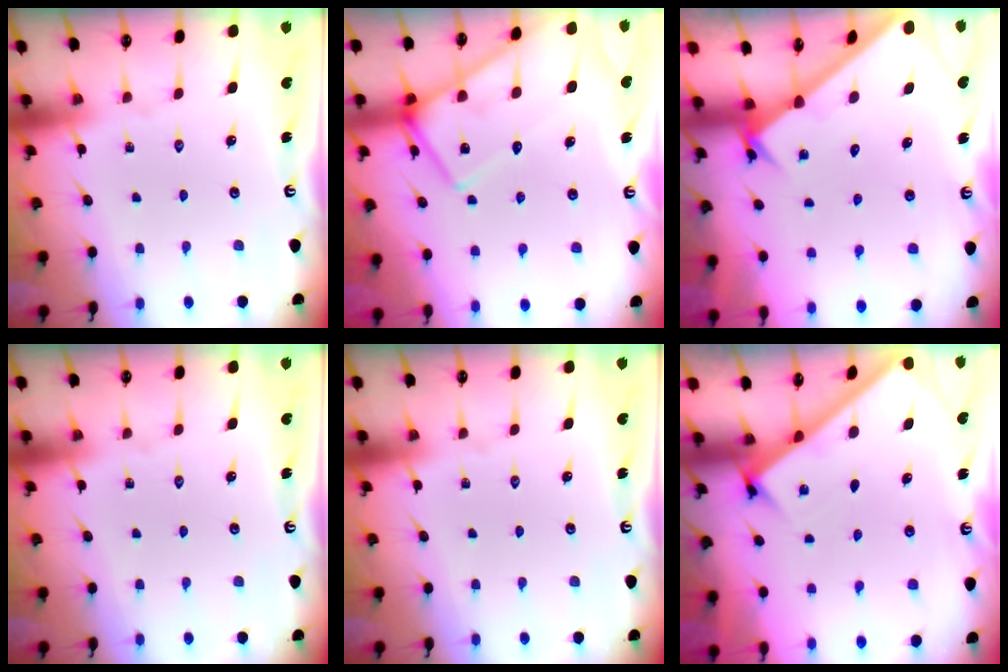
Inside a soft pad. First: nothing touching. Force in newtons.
{"total": 13.2, "press": 13.2, "slide": 1.1}
{"total": 2.2, "press": 2.2, "slide": 0.2}
{"total": 0.0}
{"total": 0.0}
{"total": 2.7, "press": 2.6, "slide": 0.4}